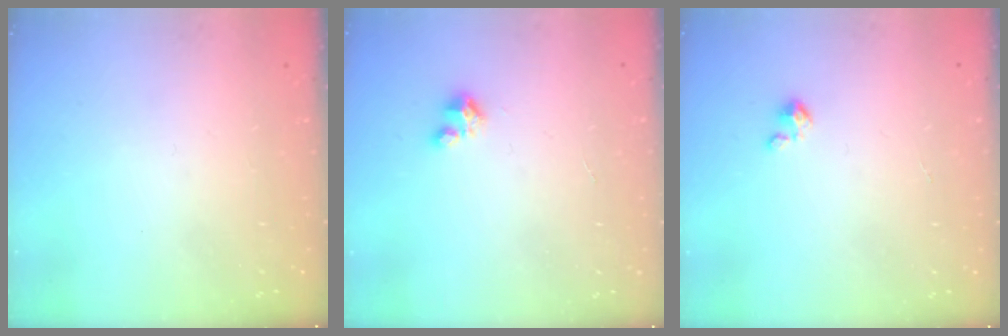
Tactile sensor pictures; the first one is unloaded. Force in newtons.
{"total": 2.4, "press": 2.4, "slide": 0.2}
{"total": 1.8, "press": 1.8, "slide": 0.2}